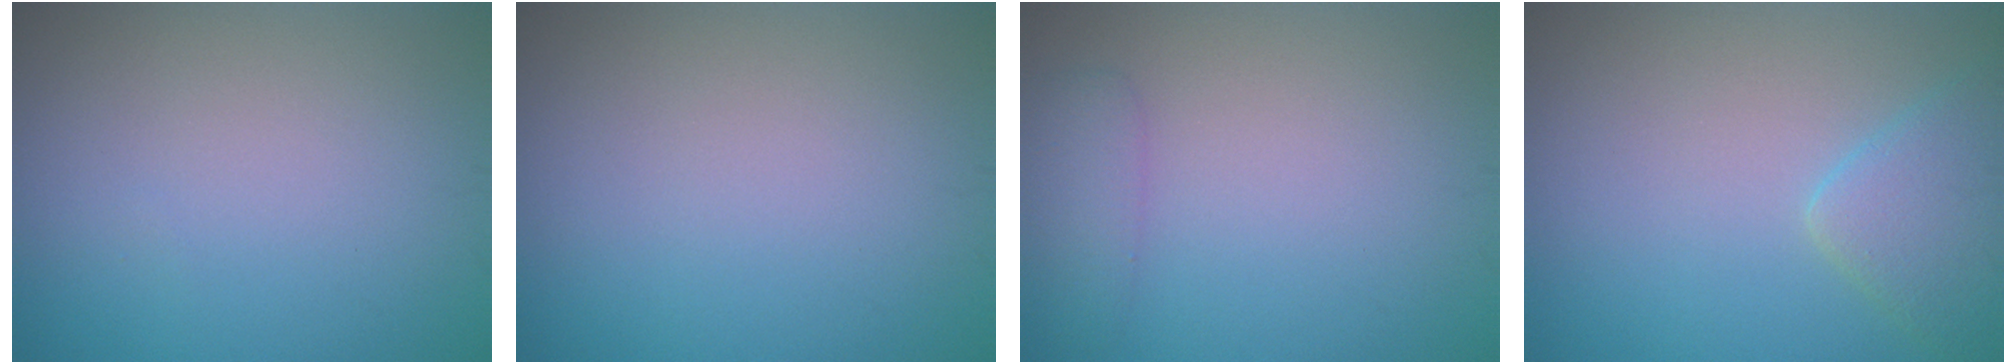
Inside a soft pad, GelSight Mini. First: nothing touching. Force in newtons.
{"total": 0.0}
{"total": 1.5, "press": 1.5, "slide": 0.2}
{"total": 3.3, "press": 3.3, "slide": 0.3}